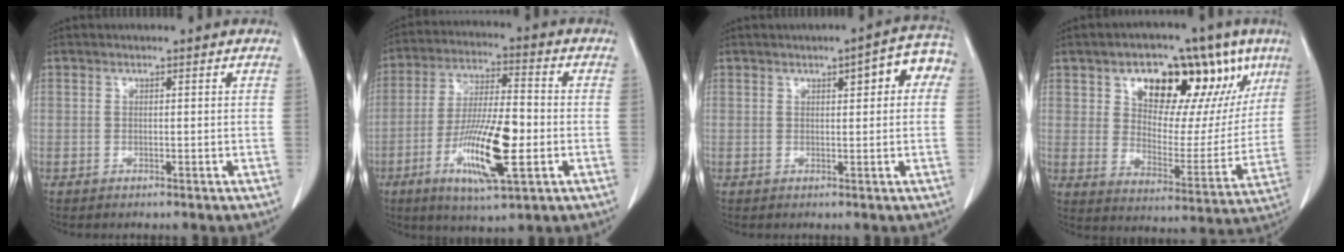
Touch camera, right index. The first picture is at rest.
{"total": 14.2, "force": [-4.1, 2.7, 13.3], "torque": [-0.250, -0.010, -0.069]}
{"total": 6.1, "force": [1.8, 1.7, 5.5], "torque": [-0.062, 0.024, 0.015]}
{"total": 19.7, "force": [10.0, 10.0, 13.7], "torque": [-0.177, 0.032, 0.155]}